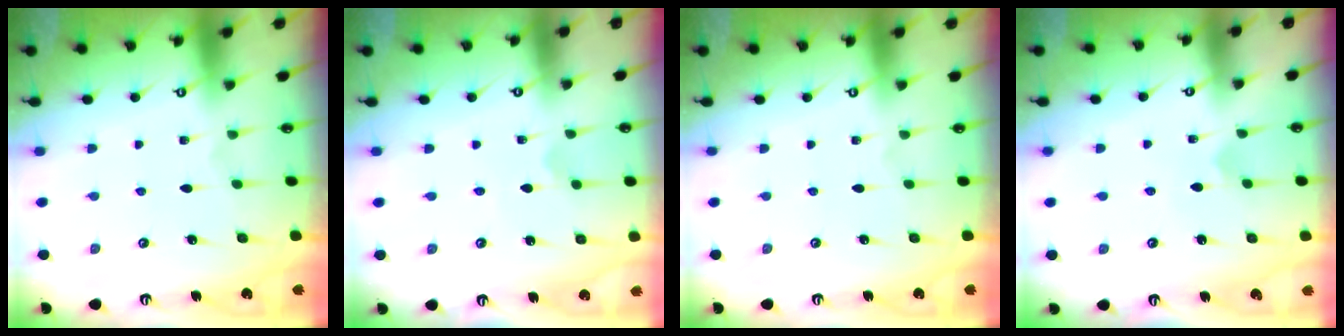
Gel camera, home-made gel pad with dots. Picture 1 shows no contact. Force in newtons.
{"total": 1.8, "press": 1.8, "slide": 0.2}
{"total": 0.0}
{"total": 3.2, "press": 3.2, "slide": 0.0}